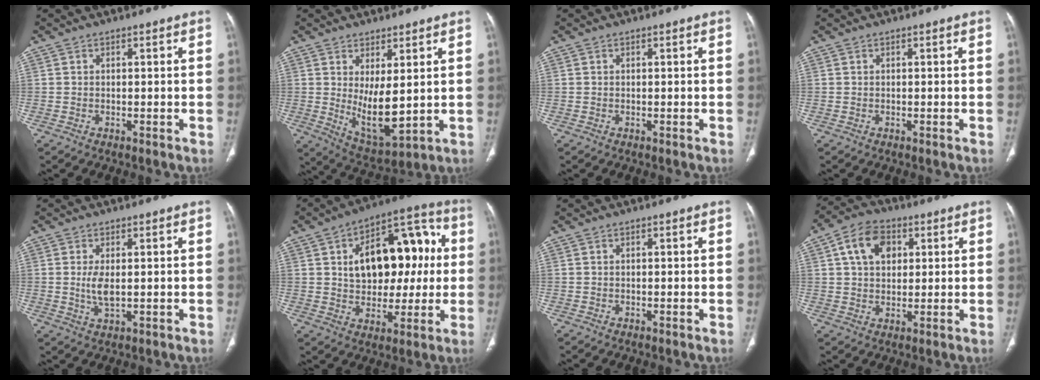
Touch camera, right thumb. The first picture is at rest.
{"total": 9.5, "force": [1.1, 3.6, 8.7], "torque": [-0.136, -0.029, 0.038]}
{"total": 0.0}
{"total": 0.0}
{"total": 3.9, "force": [0.2, 1.6, 3.5], "torque": [-0.077, -0.011, 0.010]}
{"total": 20.5, "force": [3.3, 12.4, 15.9], "torque": [-0.188, 0.035, 0.053]}
{"total": 0.0}
{"total": 9.6, "force": [3.1, 6.7, 6.1], "torque": [-0.084, 0.004, 0.049]}